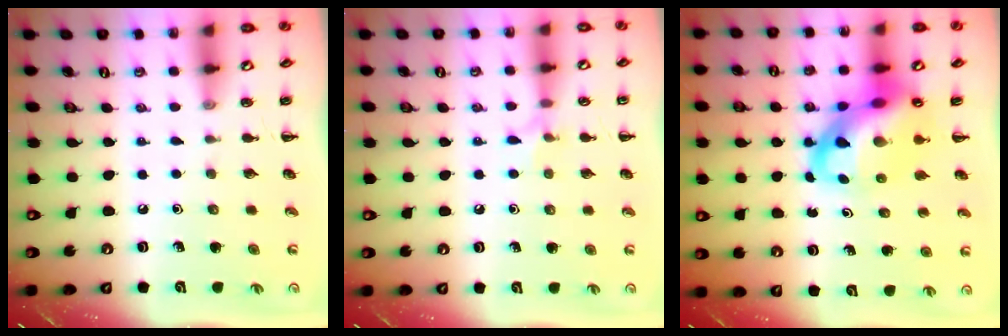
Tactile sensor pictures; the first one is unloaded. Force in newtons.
{"total": 4.9, "press": 4.7, "slide": 1.3}
{"total": 14.9, "press": 14.3, "slide": 4.1}